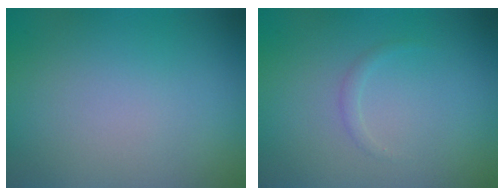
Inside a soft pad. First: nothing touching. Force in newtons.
{"total": 0.7, "press": 0.7, "slide": 0.0}